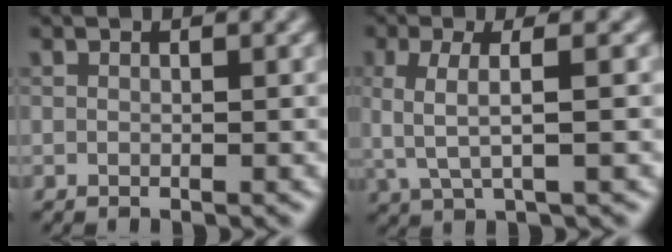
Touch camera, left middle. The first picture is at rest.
{"total": 3.6, "force": [0.2, 1.1, 3.5], "torque": [-0.070, 0.000, 0.004]}